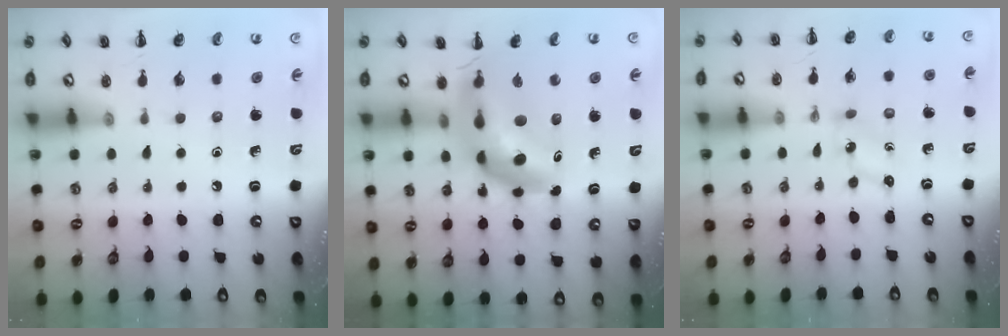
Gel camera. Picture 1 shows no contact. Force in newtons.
{"total": 12.4, "press": 11.9, "slide": 3.4}
{"total": 0.8, "press": 0.8, "slide": 0.3}